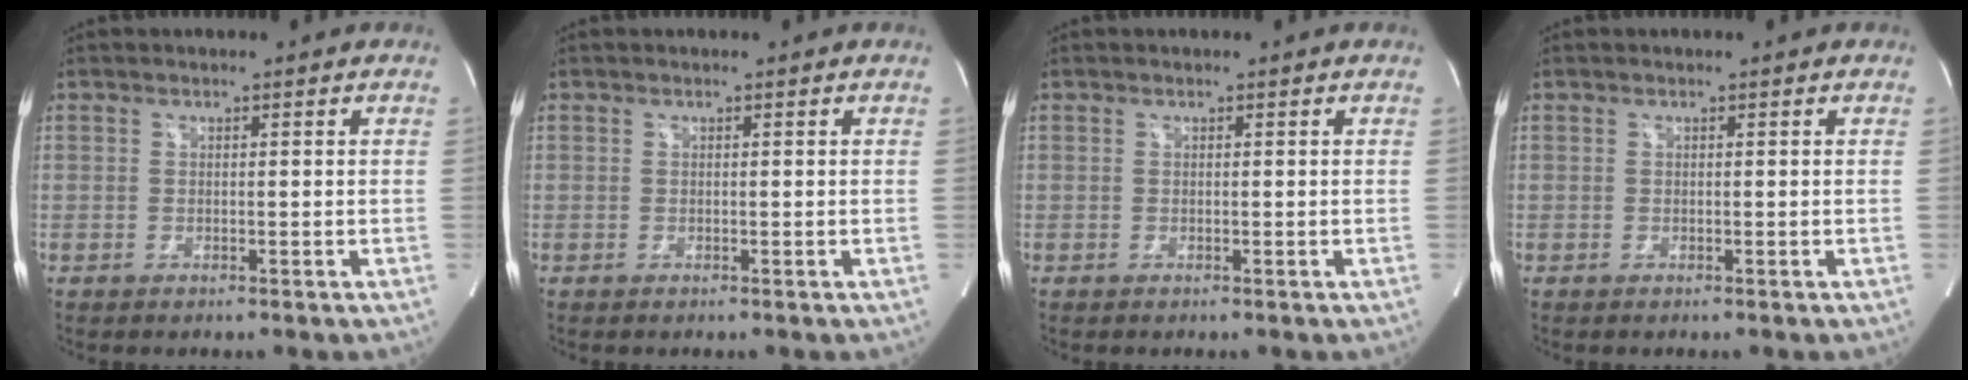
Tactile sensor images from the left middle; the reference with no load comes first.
{"total": 0.0}
{"total": 0.0}
{"total": 0.0}